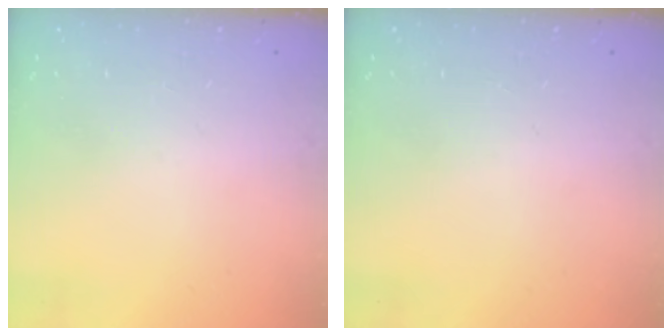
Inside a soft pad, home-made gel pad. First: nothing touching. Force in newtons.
{"total": 0.0}